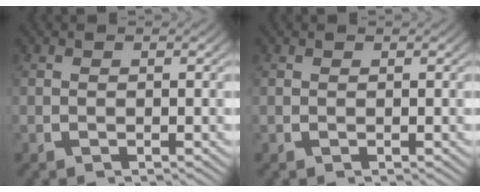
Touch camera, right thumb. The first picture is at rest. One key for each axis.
{"total": 0.0}